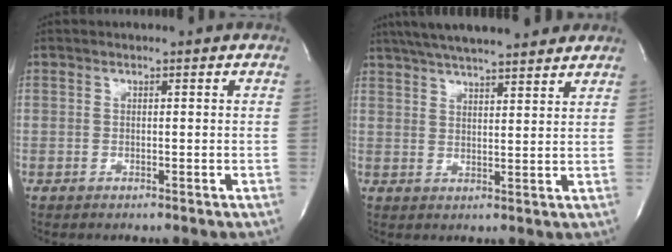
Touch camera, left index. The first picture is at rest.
{"total": 16.6, "force": [14.2, 2.5, 8.3], "torque": [-0.143, 0.037, 0.208]}